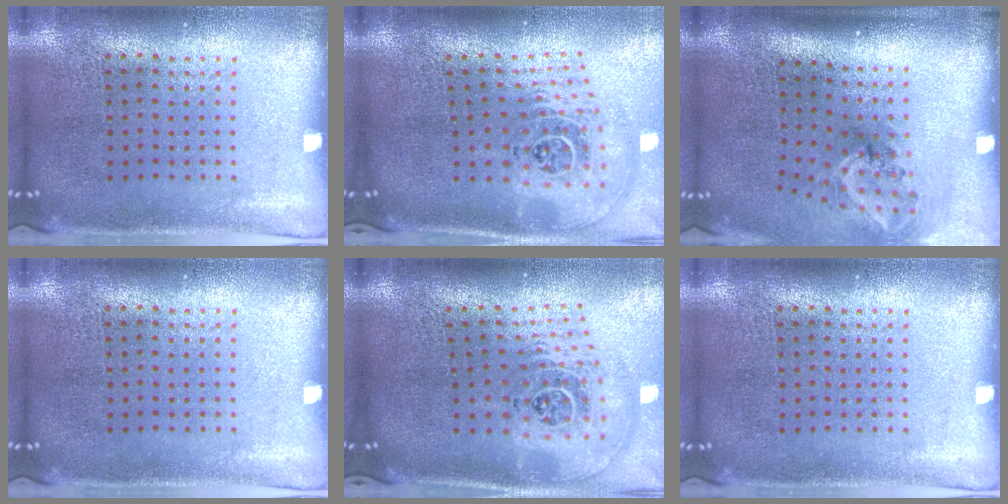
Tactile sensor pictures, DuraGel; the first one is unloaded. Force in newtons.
{"total": 2.8, "press": 1.9, "slide": 2.0}
{"total": 2.1, "press": 1.3, "slide": 1.6}
{"total": 0.0}
{"total": 2.8, "press": 1.9, "slide": 2.0}
{"total": 0.0}